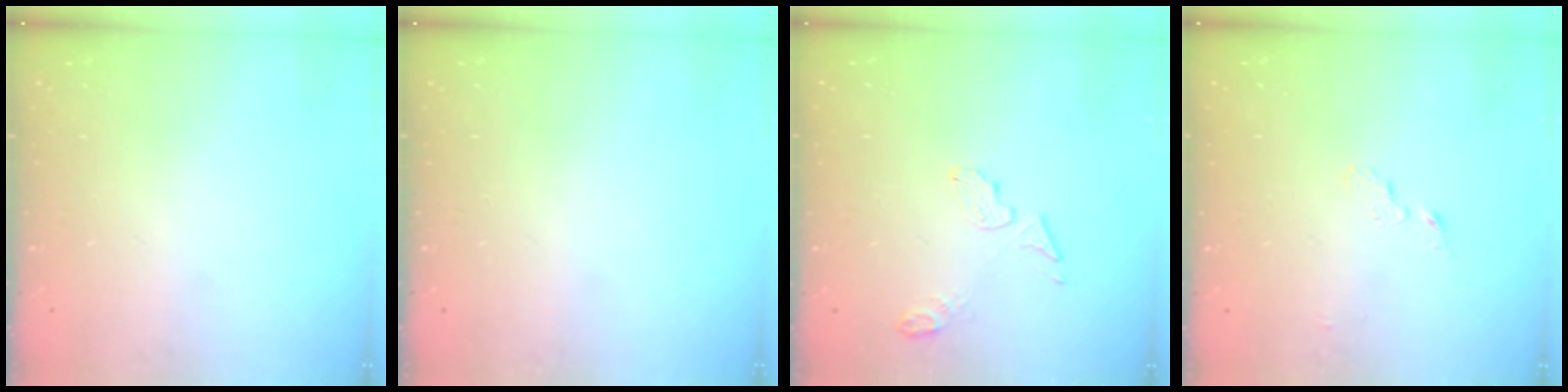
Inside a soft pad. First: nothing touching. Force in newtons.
{"total": 0.0}
{"total": 5.3, "press": 5.3, "slide": 0.3}
{"total": 3.9, "press": 3.9, "slide": 0.4}